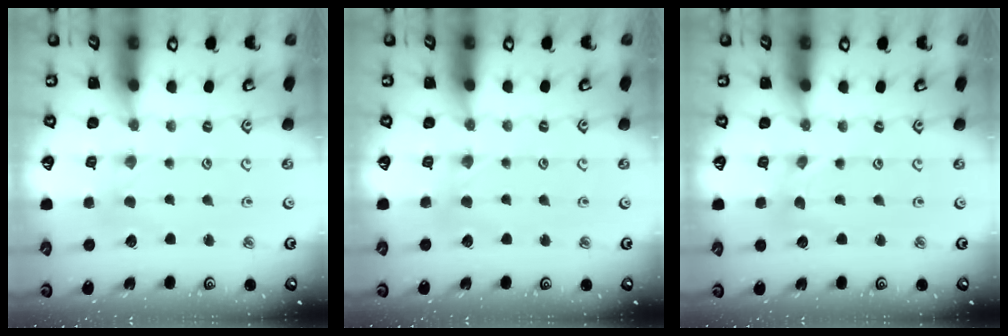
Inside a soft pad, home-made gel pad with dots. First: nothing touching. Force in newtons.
{"total": 2.0, "press": 2.0, "slide": 0.4}
{"total": 0.0}